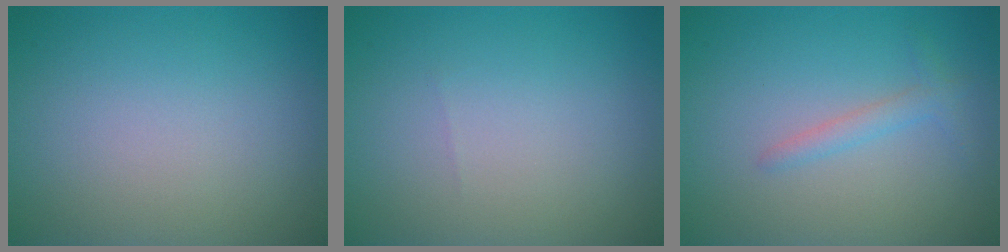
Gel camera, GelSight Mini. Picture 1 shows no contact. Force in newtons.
{"total": 0.0}
{"total": 1.4, "press": 1.4, "slide": 0.1}